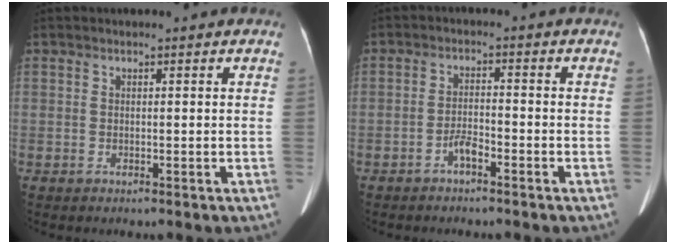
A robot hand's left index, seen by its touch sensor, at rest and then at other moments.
{"total": 2.6, "force": [-1.9, 0.5, 1.7], "torque": [-0.033, 0.003, -0.034]}